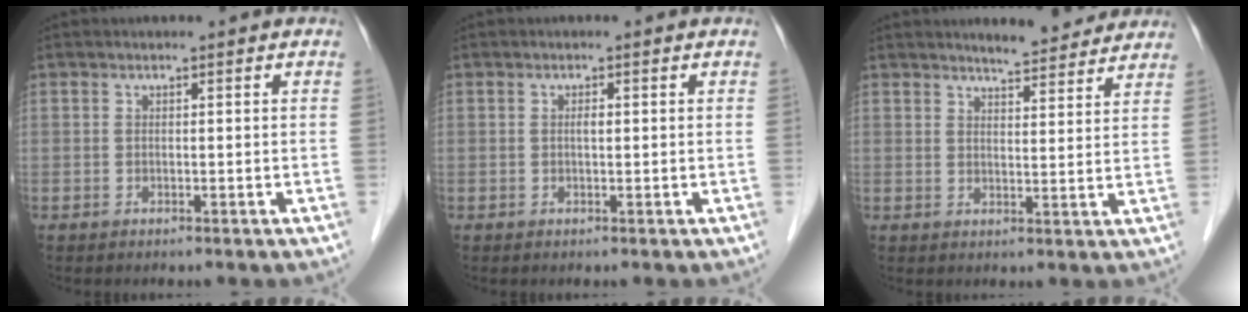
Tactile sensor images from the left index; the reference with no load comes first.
{"total": 0.8, "force": [0.1, 0.2, 0.8], "torque": [-0.014, 0.000, 0.001]}
{"total": 6.7, "force": [6.3, 1.0, 2.3], "torque": [-0.035, -0.003, 0.077]}